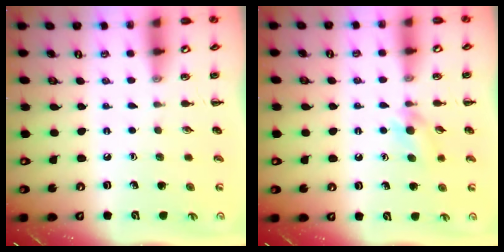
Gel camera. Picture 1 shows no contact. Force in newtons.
{"total": 5.5, "press": 5.0, "slide": 2.2}